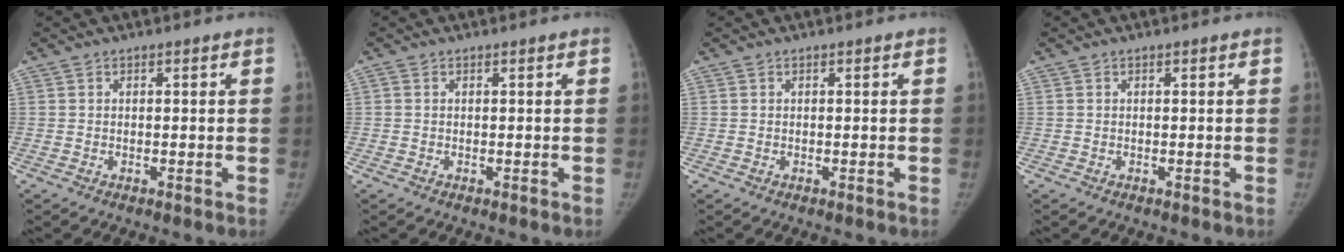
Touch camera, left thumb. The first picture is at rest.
{"total": 0.6, "force": [0.3, 0.3, 0.4], "torque": [-0.012, 0.004, 0.005]}
{"total": 0.0}
{"total": 0.0}